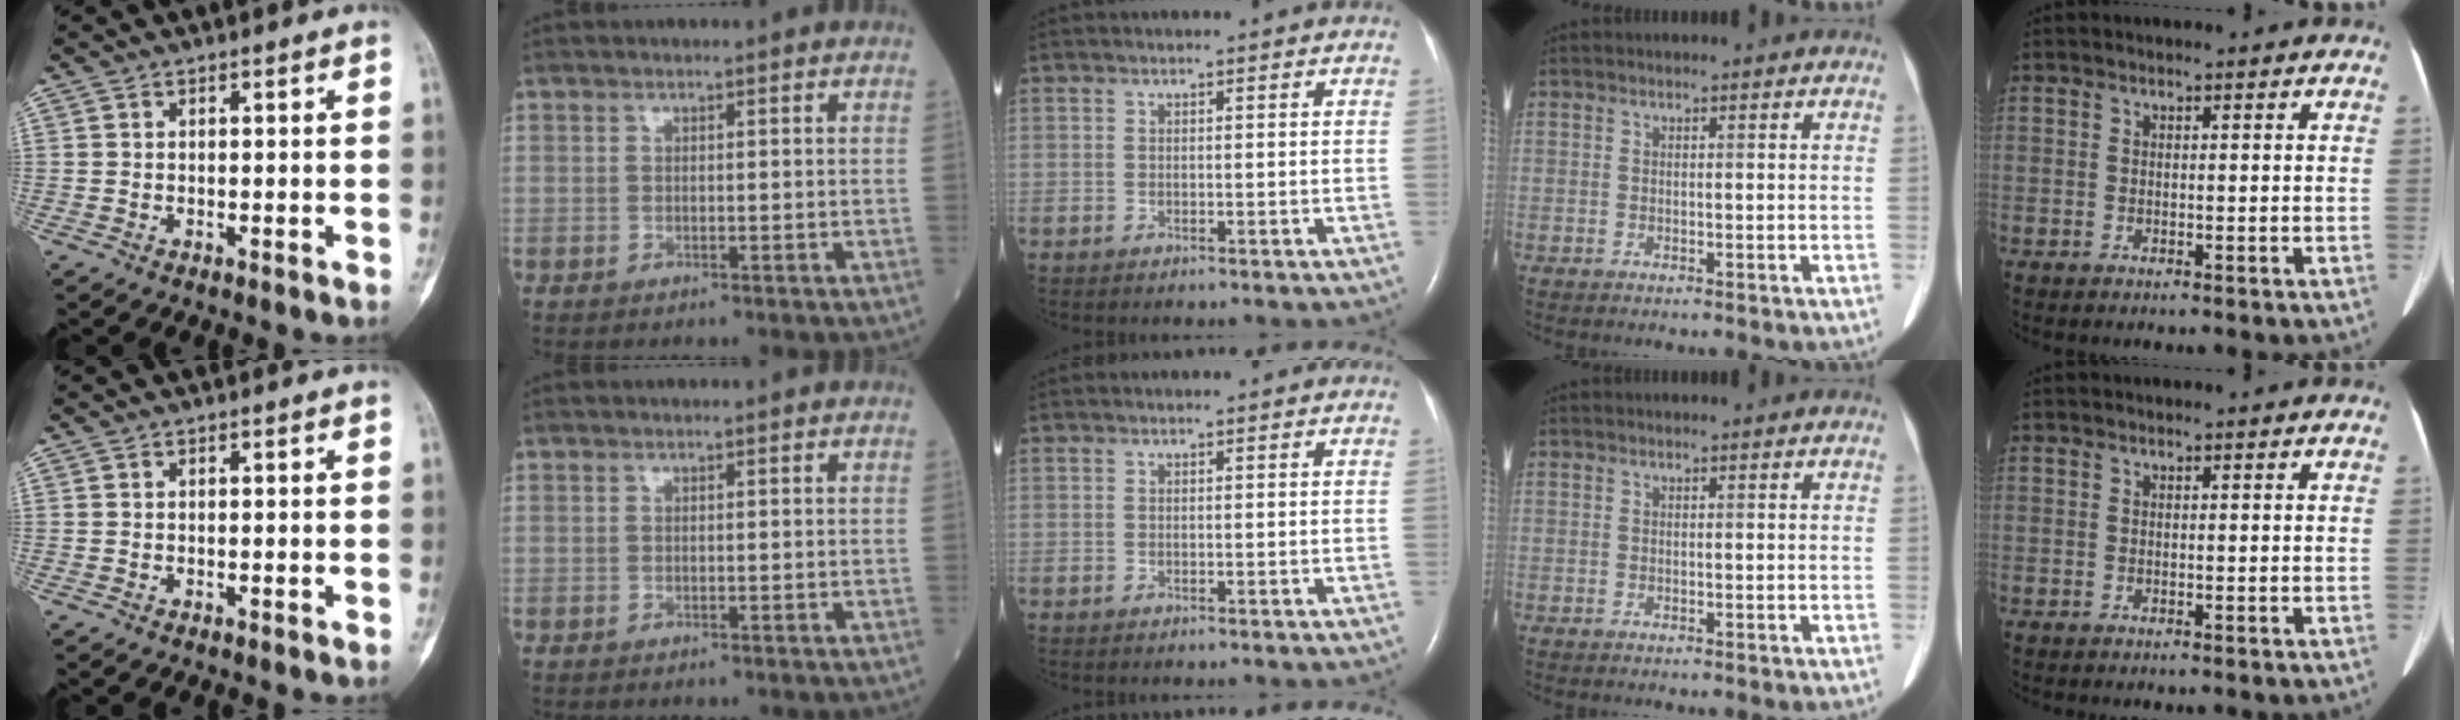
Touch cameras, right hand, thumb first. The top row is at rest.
{}